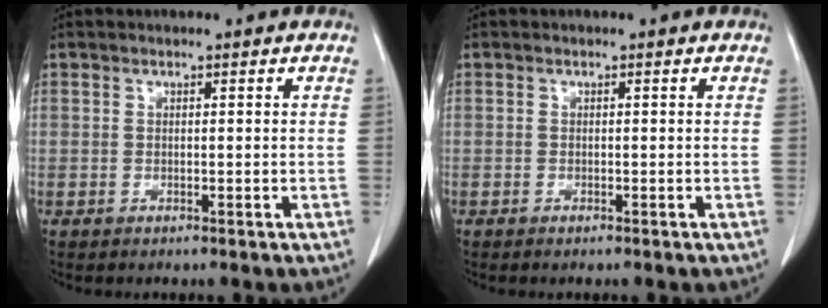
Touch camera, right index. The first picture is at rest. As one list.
[{"total": 0.5, "force": [-0.4, 0.0, 0.4], "torque": [-0.010, -0.002, -0.007]}]